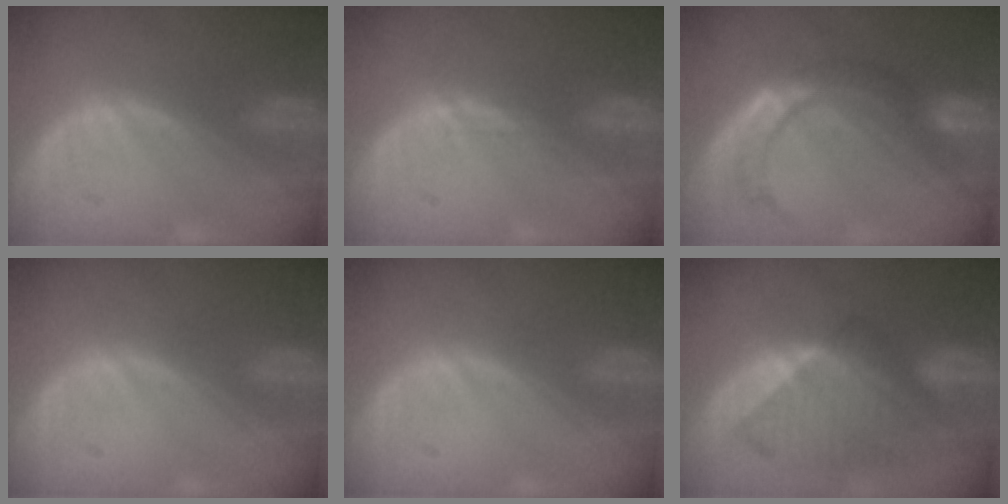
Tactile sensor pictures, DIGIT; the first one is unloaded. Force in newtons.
{"total": 0.6, "press": 0.4, "slide": 0.4}
{"total": 8.2, "press": 7.2, "slide": 3.9}
{"total": 0.0}
{"total": 0.0}
{"total": 8.7, "press": 8.1, "slide": 3.1}